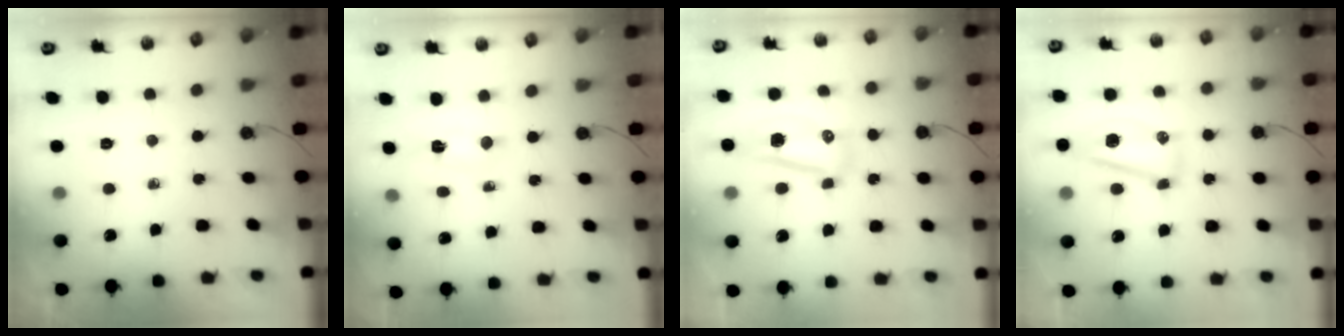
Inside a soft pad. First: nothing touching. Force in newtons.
{"total": 2.6, "press": 2.3, "slide": 1.1}
{"total": 8.7, "press": 8.4, "slide": 2.3}
{"total": 13.3, "press": 11.6, "slide": 6.6}